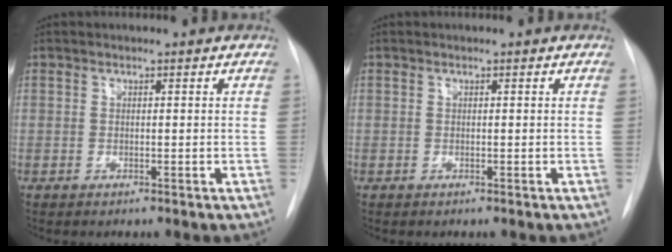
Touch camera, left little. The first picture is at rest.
{"total": 0.0}